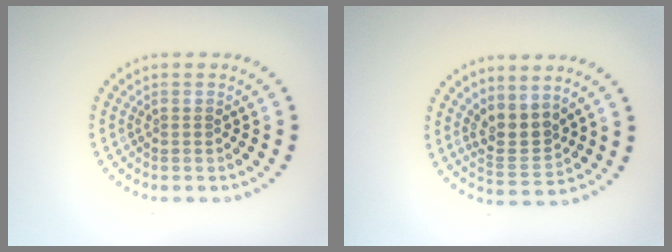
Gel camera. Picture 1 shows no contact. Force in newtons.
{"total": 3.2, "press": 2.8, "slide": 1.5}